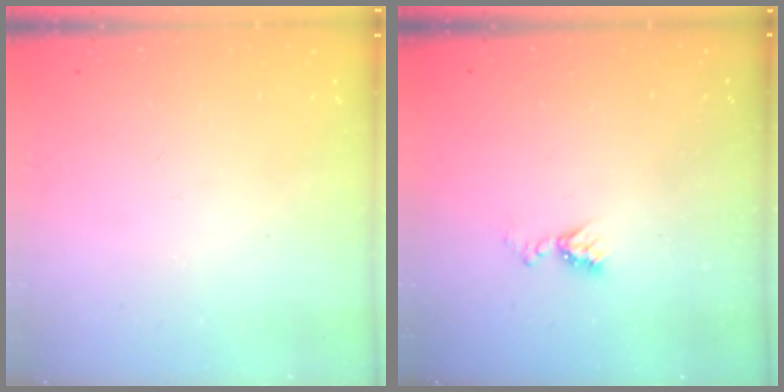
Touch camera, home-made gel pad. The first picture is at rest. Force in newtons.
{"total": 5.9, "press": 5.9, "slide": 0.8}